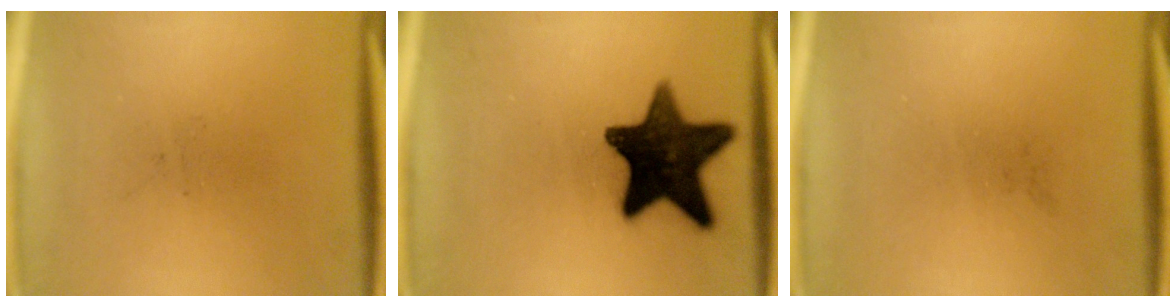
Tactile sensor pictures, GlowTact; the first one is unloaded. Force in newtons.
{"total": 16.0}
{"total": 0.0}